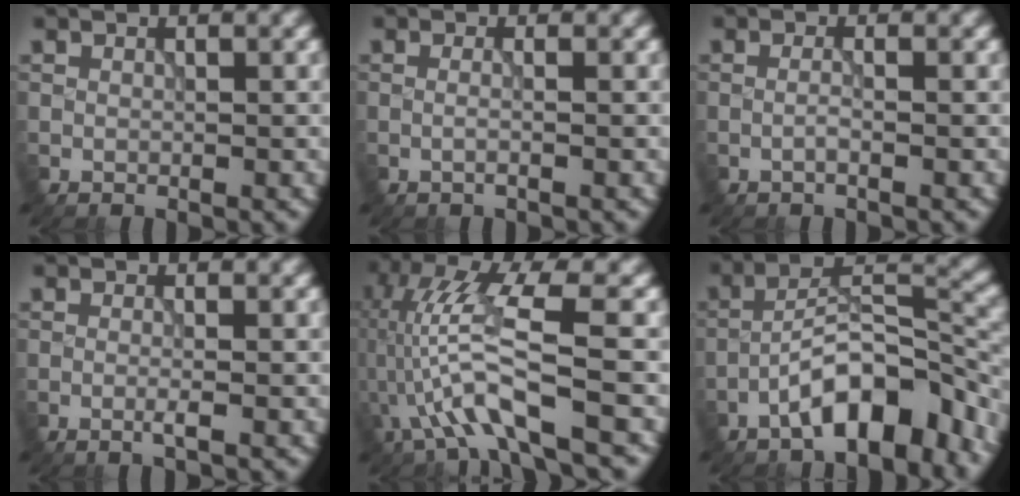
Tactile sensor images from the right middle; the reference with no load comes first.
{"total": 1.7, "force": [0.2, 0.7, 1.5], "torque": [-0.003, -0.005, -0.014]}
{"total": 1.0, "force": [-0.3, 0.1, 0.9], "torque": [-0.013, -0.002, -0.010]}
{"total": 1.2, "force": [-0.4, 0.1, 1.1], "torque": [-0.019, -0.002, -0.012]}
{"total": 8.4, "force": [-2.3, 1.6, 7.9], "torque": [-0.166, 0.012, -0.043]}
{"total": 8.4, "force": [-5.0, 2.8, 6.1], "torque": [-0.091, 0.021, -0.090]}